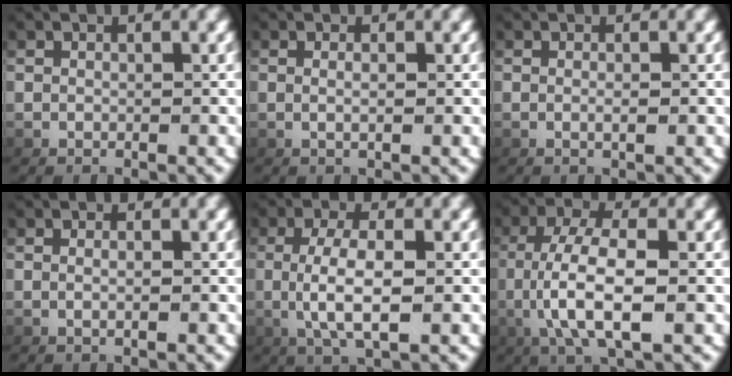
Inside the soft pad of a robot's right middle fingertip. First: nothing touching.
{"total": 0.9, "force": [0.0, -0.1, 0.9], "torque": [-0.023, -0.006, 0.003]}
{"total": 0.7, "force": [-0.2, 0.1, 0.7], "torque": [-0.015, -0.002, -0.002]}
{"total": 0.8, "force": [-0.3, -0.2, 0.7], "torque": [-0.021, -0.006, -0.001]}
{"total": 4.3, "force": [-0.2, 1.0, 4.2], "torque": [-0.095, -0.010, 0.006]}
{"total": 5.9, "force": [-0.5, 1.8, 5.6], "torque": [-0.129, -0.015, 0.004]}